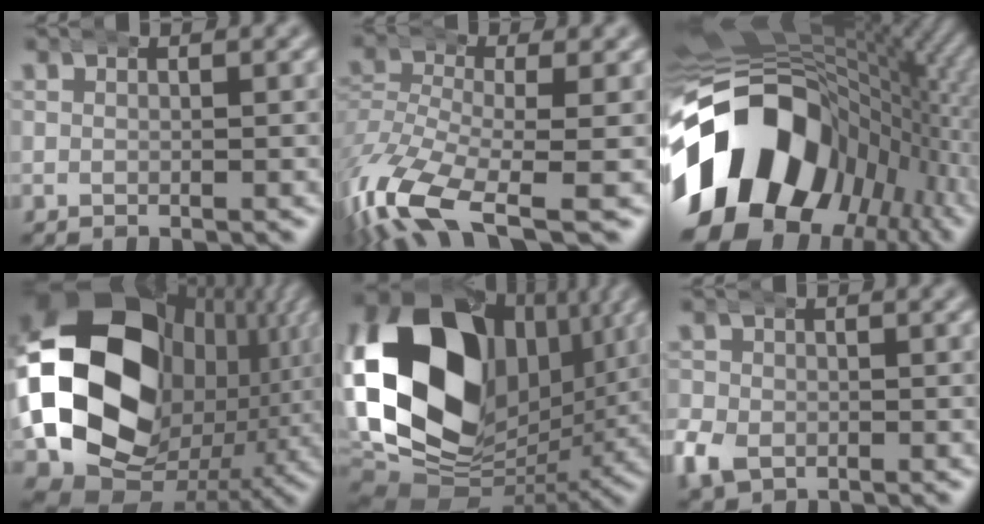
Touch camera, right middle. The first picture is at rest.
{"total": 9.0, "force": [-5.3, 4.2, 5.9], "torque": [-0.156, -0.055, -0.063]}
{"total": 27.3, "force": [-2.8, 18.9, 19.5], "torque": [-0.309, -0.025, -0.040]}
{"total": 29.3, "force": [1.4, 20.4, 21.0], "torque": [-0.352, -0.040, 0.035]}
{"total": 27.2, "force": [2.8, 18.9, 19.4], "torque": [-0.316, -0.020, 0.058]}
{"total": 3.5, "force": [-1.3, 2.9, 1.3], "torque": [-0.040, -0.015, -0.019]}